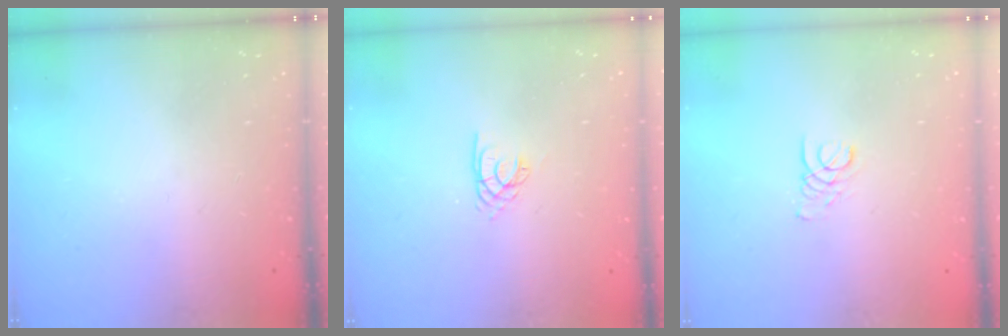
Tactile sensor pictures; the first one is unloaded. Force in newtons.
{"total": 2.1, "press": 2.1, "slide": 0.3}
{"total": 1.6, "press": 1.6, "slide": 0.1}